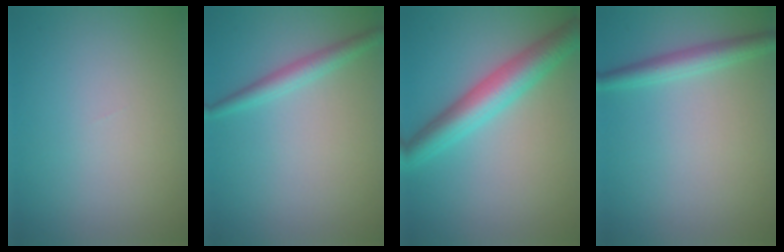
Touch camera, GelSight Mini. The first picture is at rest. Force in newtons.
{"total": 2.1, "press": 2.1, "slide": 0.1}
{"total": 5.3, "press": 5.3, "slide": 0.2}
{"total": 2.6, "press": 2.6, "slide": 0.0}